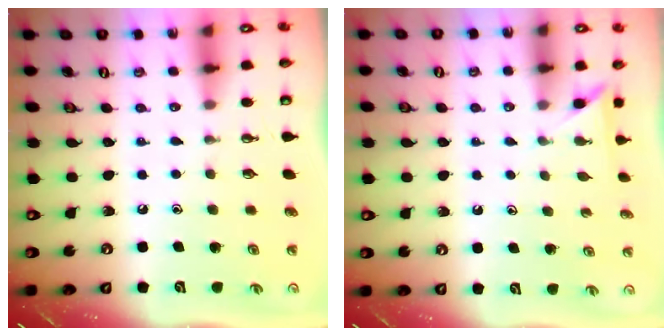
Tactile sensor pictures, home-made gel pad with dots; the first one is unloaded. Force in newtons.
{"total": 2.3, "press": 2.3, "slide": 0.2}